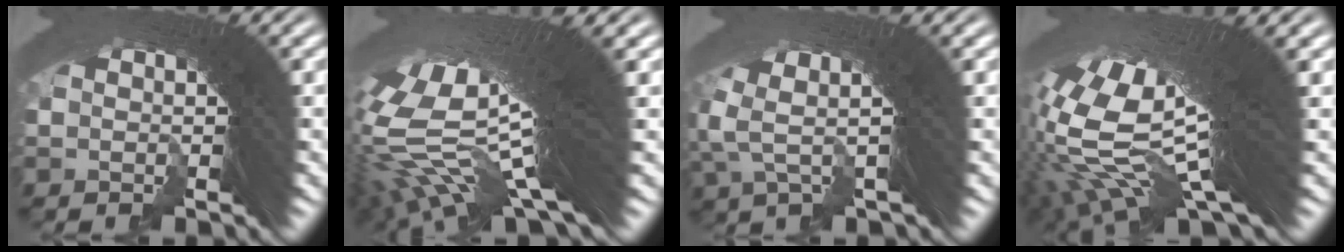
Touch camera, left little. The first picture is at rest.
{"total": 18.7, "force": [4.2, 7.3, 16.7], "torque": [-0.283, -0.005, 0.083]}
{"total": 8.3, "force": [3.5, 3.4, 6.7], "torque": [-0.109, 0.030, 0.037]}
{"total": 18.6, "force": [4.0, 7.3, 16.6], "torque": [-0.286, -0.008, 0.077]}